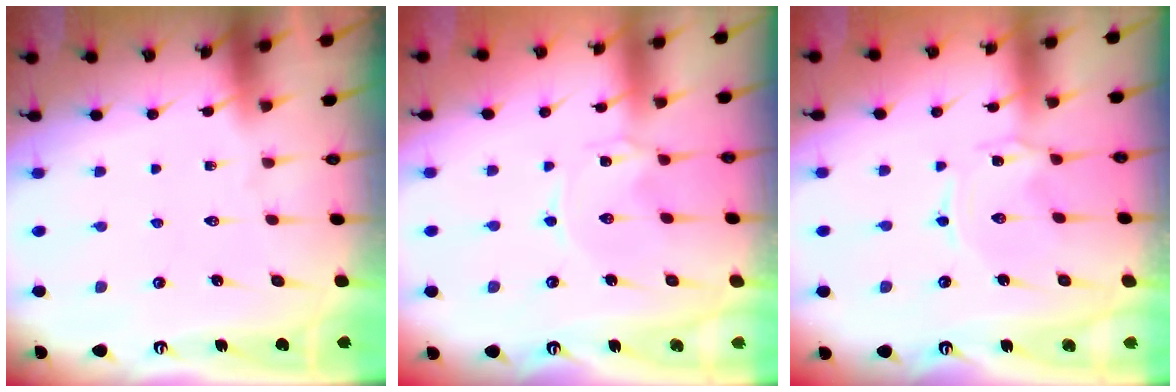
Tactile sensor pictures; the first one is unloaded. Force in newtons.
{"total": 0.0}
{"total": 0.0}